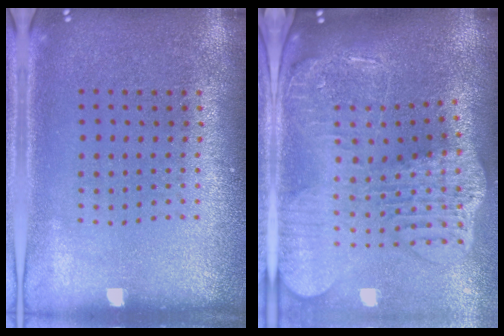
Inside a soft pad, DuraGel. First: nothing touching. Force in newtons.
{"total": 4.2, "press": 3.2, "slide": 2.8}